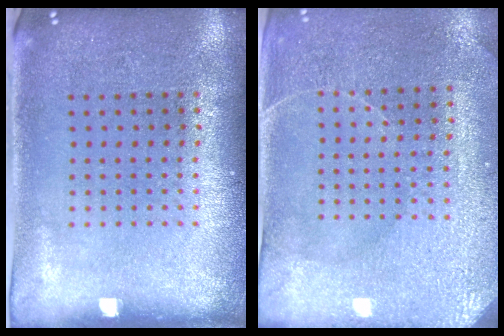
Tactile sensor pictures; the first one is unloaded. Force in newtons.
{"total": 3.0, "press": 2.9, "slide": 0.3}